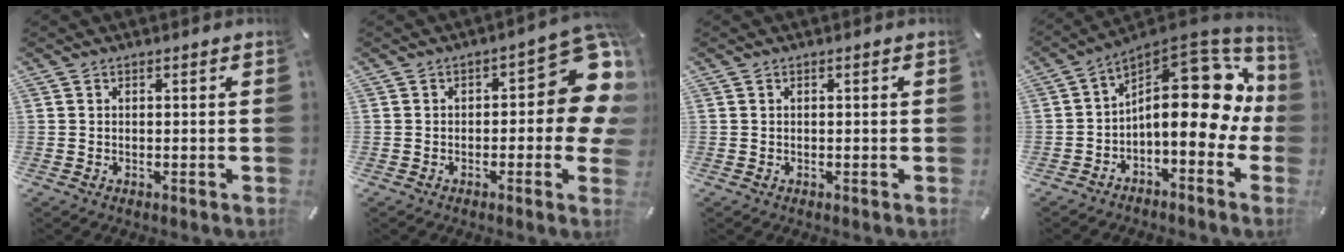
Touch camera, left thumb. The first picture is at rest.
{"total": 14.9, "force": [2.6, 6.5, 13.1], "torque": [-0.146, -0.022, 0.043]}
{"total": 0.0}
{"total": 19.4, "force": [2.3, 9.9, 16.6], "torque": [-0.237, -0.041, 0.038]}